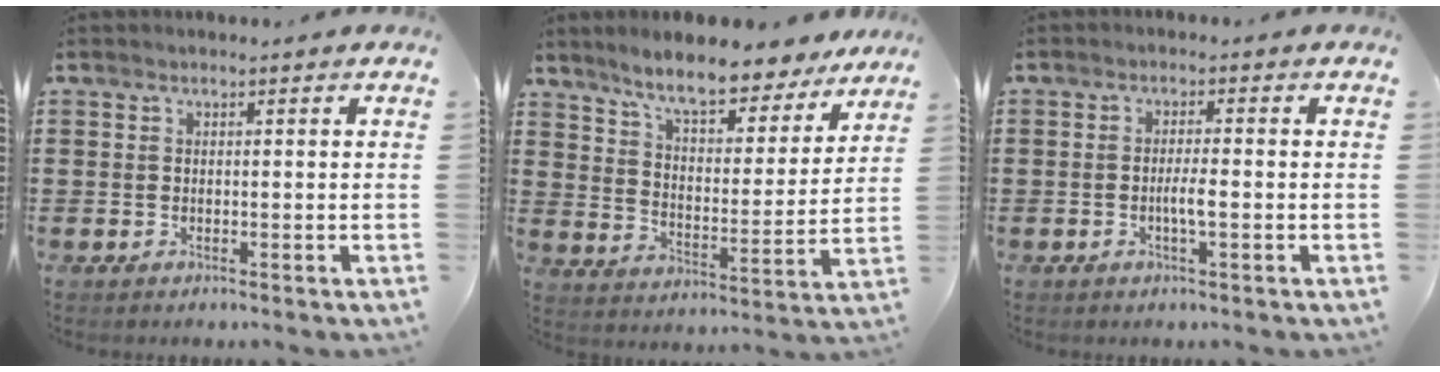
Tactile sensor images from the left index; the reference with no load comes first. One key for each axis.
{"total": 8.1, "fx": 7.2, "fy": 0.9, "fz": 3.7, "tx": -0.092, "ty": -0.039, "tz": 0.123}
{"total": 2.8, "fx": -0.7, "fy": 0.3, "fz": 2.7, "tx": -0.049, "ty": 0.000, "tz": -0.012}